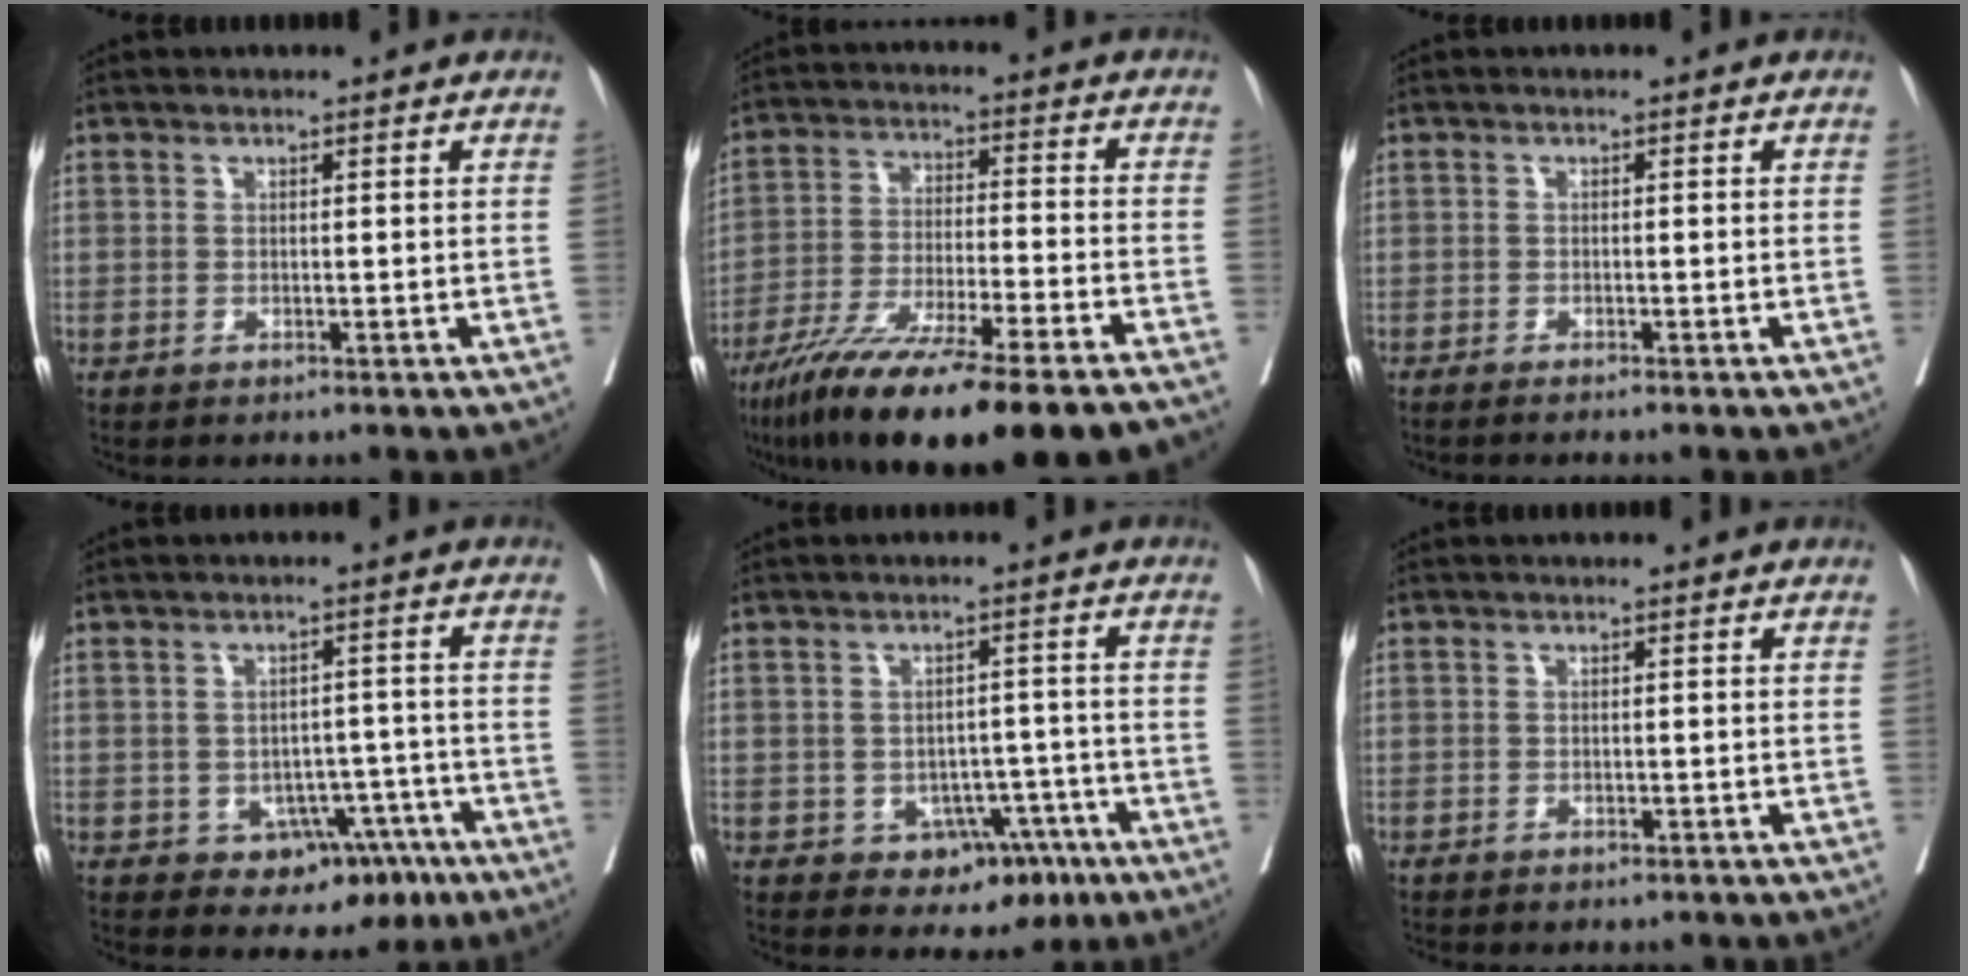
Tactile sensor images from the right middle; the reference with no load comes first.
{"total": 21.8, "force": [-16.6, 1.3, 14.1], "torque": [-0.196, -0.041, -0.269]}
{"total": 2.8, "force": [-2.4, -0.2, 1.4], "torque": [-0.014, 0.001, -0.031]}
{"total": 7.0, "force": [-3.6, 5.2, 3.1], "torque": [-0.019, 0.022, -0.039]}
{"total": 6.3, "force": [-3.1, 4.7, 2.8], "torque": [-0.019, 0.017, -0.032]}
{"total": 5.2, "force": [-4.6, 1.5, 1.9], "torque": [-0.027, -0.005, -0.057]}